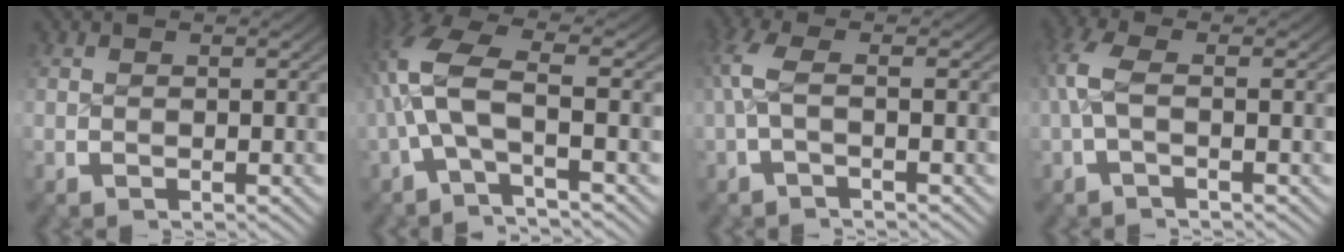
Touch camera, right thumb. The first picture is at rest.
{"total": 6.9, "force": [-0.5, 3.4, 5.9], "torque": [-0.150, -0.015, -0.005]}
{"total": 3.0, "force": [-0.1, 1.0, 2.8], "torque": [-0.079, 0.000, 0.001]}
{"total": 3.2, "force": [-0.1, 1.4, 2.9], "torque": [-0.084, -0.004, 0.002]}